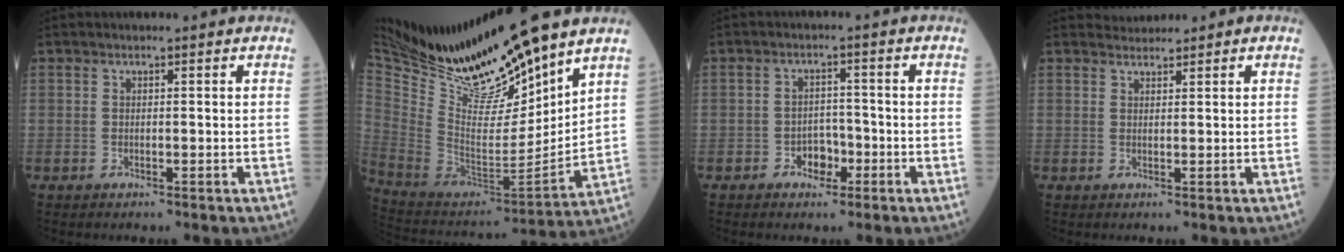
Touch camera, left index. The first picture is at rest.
{"total": 20.7, "force": [18.0, 1.5, 10.1], "torque": [-0.188, -0.027, 0.338]}
{"total": 3.2, "force": [-1.7, 2.2, 1.6], "torque": [-0.022, 0.007, -0.027]}
{"total": 1.5, "force": [1.4, 0.2, -0.3], "torque": [-0.001, 0.010, 0.026]}